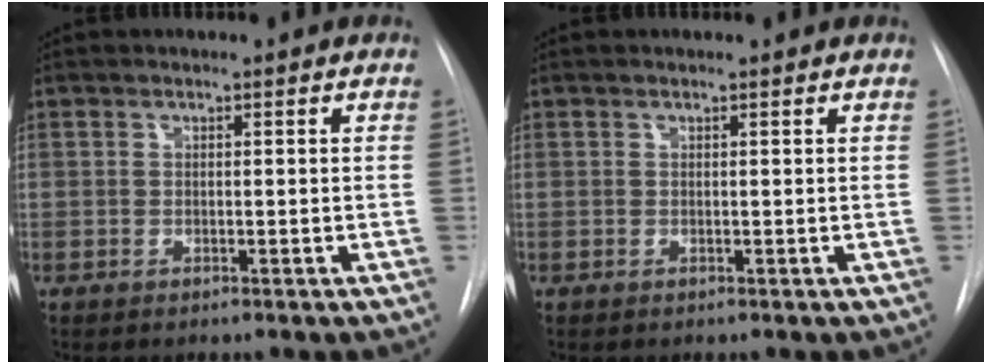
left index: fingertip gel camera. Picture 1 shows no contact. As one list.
[{"total": 0.8, "force": [0.8, 0.0, 0.1], "torque": [-0.008, 0.005, 0.008]}]